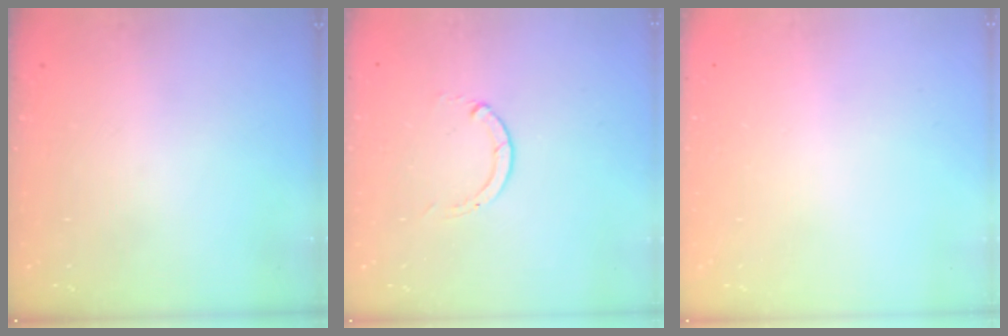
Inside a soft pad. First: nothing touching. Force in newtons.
{"total": 0.0}
{"total": 2.6, "press": 2.6, "slide": 0.2}